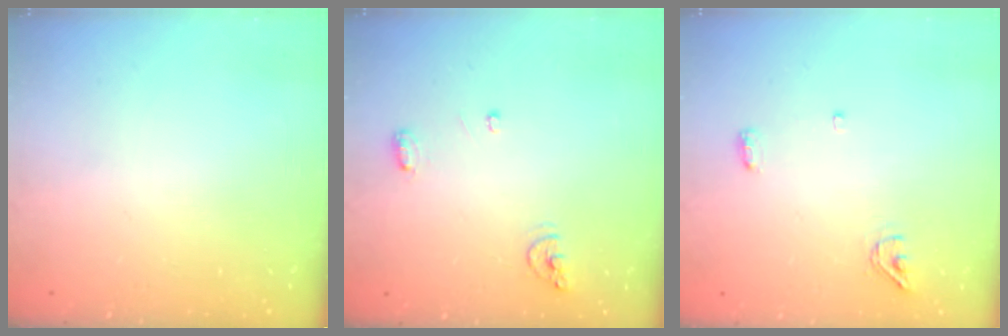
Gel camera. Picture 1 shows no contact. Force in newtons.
{"total": 6.5, "press": 6.5, "slide": 0.5}
{"total": 6.3, "press": 5.0, "slide": 3.9}